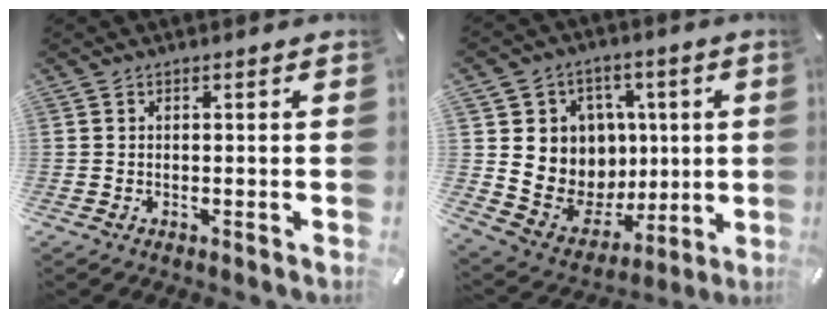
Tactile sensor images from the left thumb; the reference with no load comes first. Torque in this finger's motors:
{"motor_torque": [2.43, 2.52, 0.68, 0.12, 0.44]}